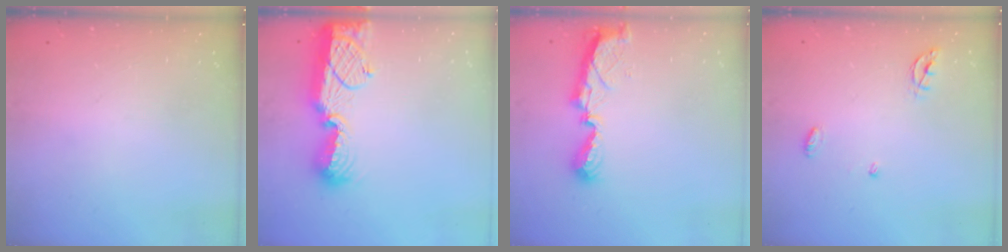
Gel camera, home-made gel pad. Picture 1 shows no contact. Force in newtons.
{"total": 13.4, "press": 13.3, "slide": 0.6}
{"total": 8.8, "press": 8.7, "slide": 0.4}
{"total": 5.0, "press": 5.0, "slide": 0.5}